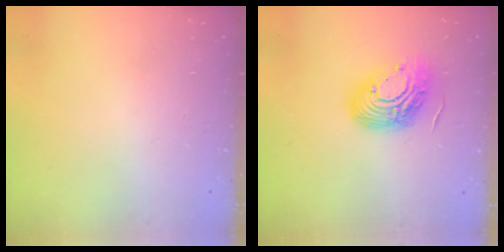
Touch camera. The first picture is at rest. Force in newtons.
{"total": 16.1, "press": 16.0, "slide": 1.1}